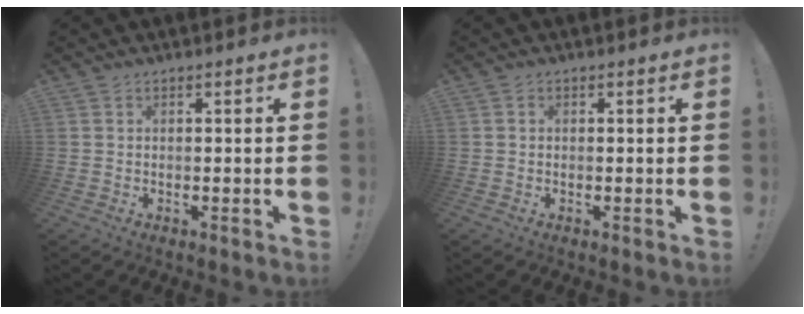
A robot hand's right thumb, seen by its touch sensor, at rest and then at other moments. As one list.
[{"total": 0.6, "force": [-0.1, 0.6, 0.0], "torque": [-0.009, 0.006, -0.001]}]